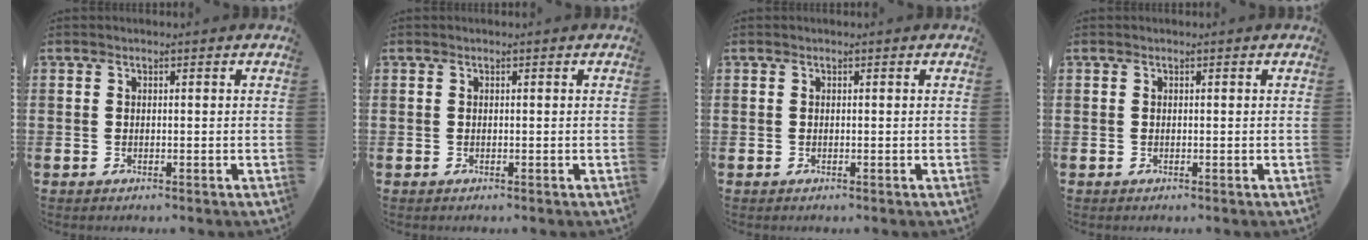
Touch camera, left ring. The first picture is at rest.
{"total": 0.0}
{"total": 0.0}
{"total": 0.0}